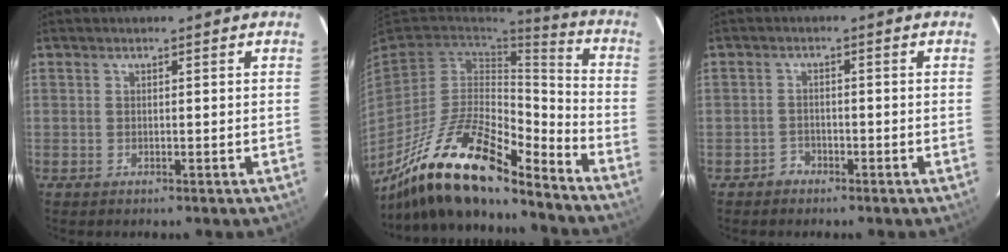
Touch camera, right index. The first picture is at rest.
{"total": 21.6, "force": [-15.6, 6.2, 13.6], "torque": [-0.261, -0.018, -0.281]}
{"total": 2.3, "force": [-1.5, 1.7, -0.2], "torque": [0.000, 0.010, -0.026]}